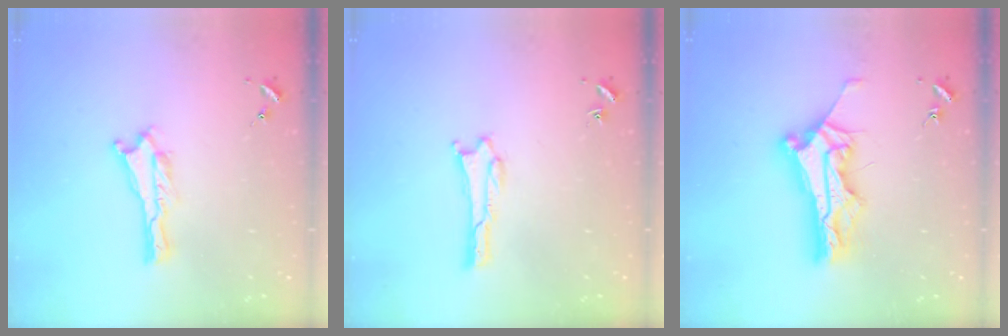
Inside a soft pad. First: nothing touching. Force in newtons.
{"total": 0.5, "press": 0.5, "slide": 0.1}
{"total": 11.2, "press": 11.2, "slide": 0.8}